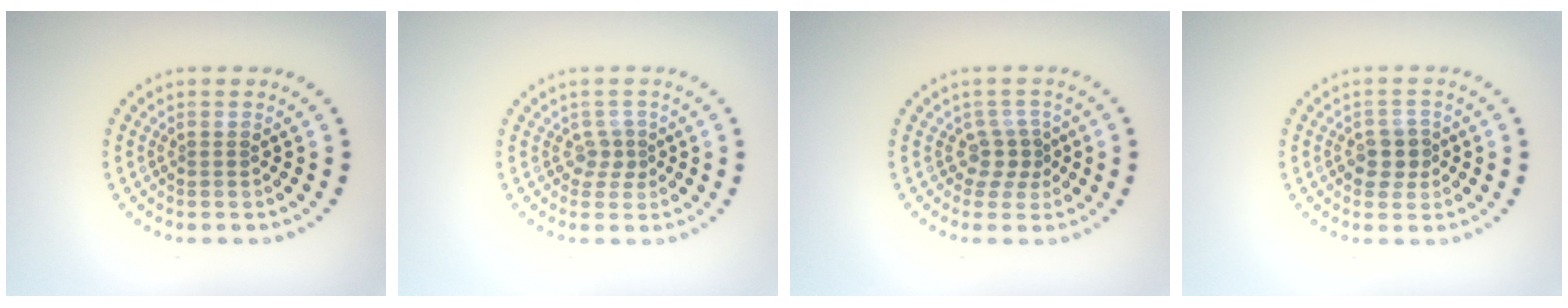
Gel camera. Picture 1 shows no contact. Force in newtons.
{"total": 1.6, "press": 1.2, "slide": 1.1}
{"total": 2.2, "press": 1.5, "slide": 1.6}
{"total": 2.4, "press": 2.2, "slide": 0.8}